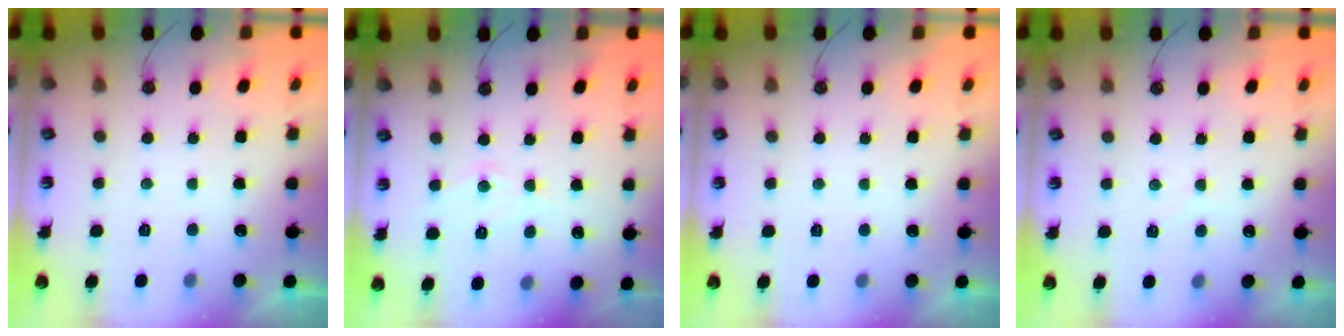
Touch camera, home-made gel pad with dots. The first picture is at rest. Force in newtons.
{"total": 7.0, "press": 7.0, "slide": 0.8}
{"total": 0.0}
{"total": 4.7, "press": 4.6, "slide": 0.6}